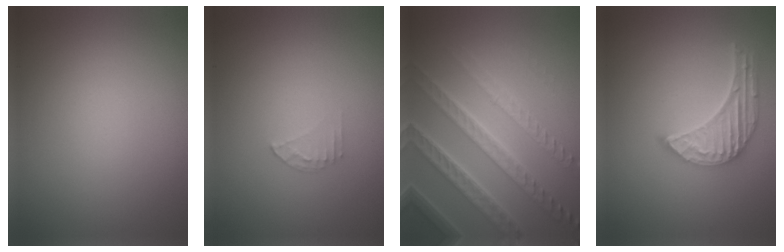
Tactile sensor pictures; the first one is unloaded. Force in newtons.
{"total": 1.3, "press": 1.3, "slide": 0.1}
{"total": 8.0, "press": 5.5, "slide": 5.9}
{"total": 5.1, "press": 3.9, "slide": 3.3}